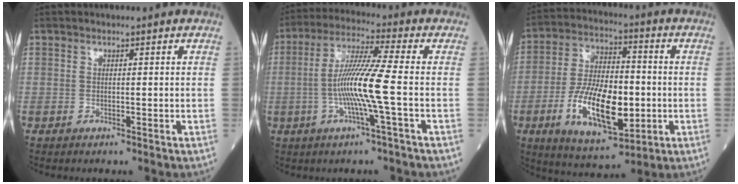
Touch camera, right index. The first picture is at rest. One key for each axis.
{"total": 10.1, "fx": -1.8, "fy": -1.0, "fz": 9.9, "tx": -0.195, "ty": -0.001, "tz": -0.040}
{"total": 15.4, "fx": -3.6, "fy": 5.9, "fz": 13.8, "tx": -0.261, "ty": -0.006, "tz": -0.061}